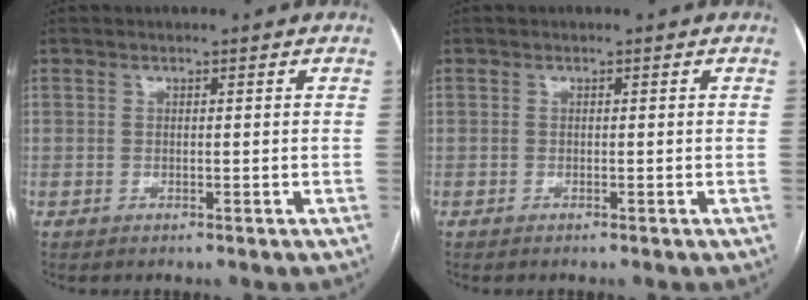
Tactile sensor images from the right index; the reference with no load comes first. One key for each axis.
{"total": 0.0}